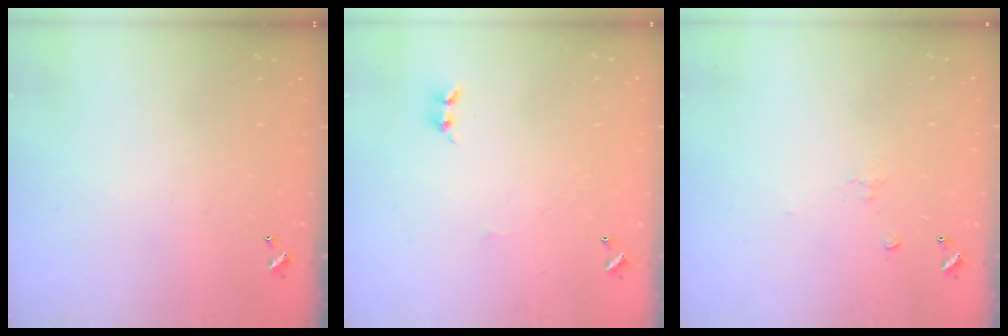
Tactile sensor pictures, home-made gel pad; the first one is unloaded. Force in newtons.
{"total": 1.7, "press": 1.6, "slide": 0.5}
{"total": 1.1, "press": 0.9, "slide": 0.5}